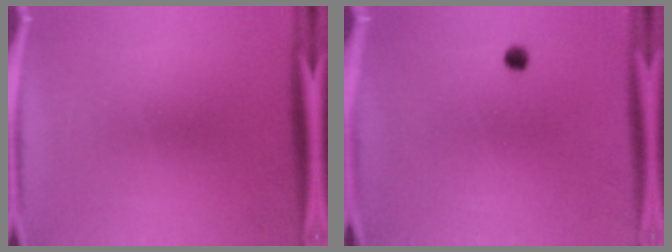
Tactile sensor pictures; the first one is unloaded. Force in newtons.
{"total": 1.3}